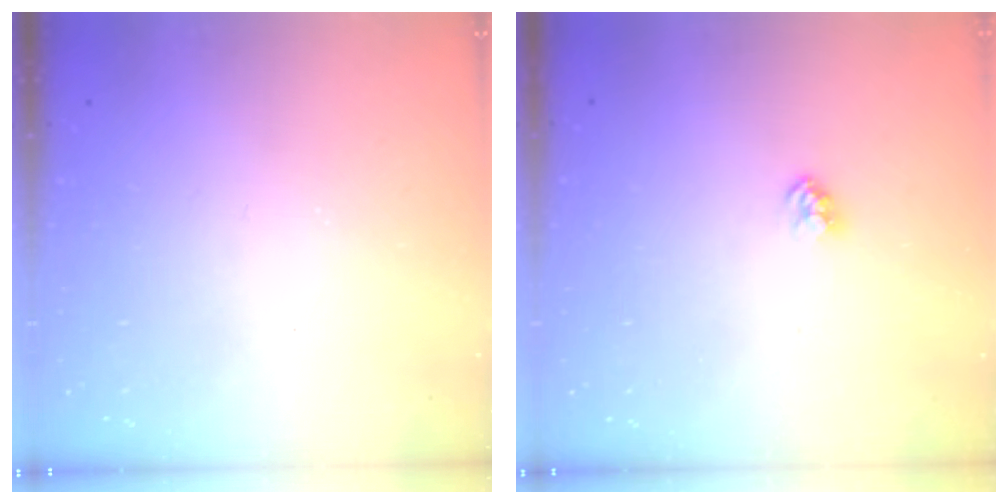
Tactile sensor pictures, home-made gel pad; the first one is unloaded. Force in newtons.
{"total": 2.4, "press": 2.4, "slide": 0.1}